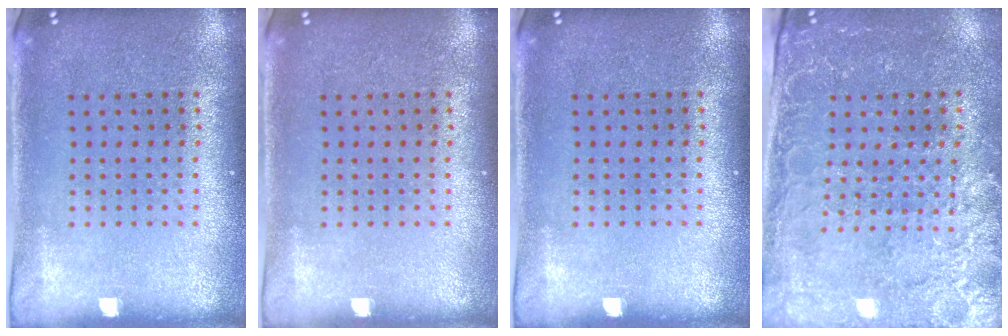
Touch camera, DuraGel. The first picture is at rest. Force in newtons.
{"total": 0.0}
{"total": 0.0}
{"total": 2.9, "press": 2.8, "slide": 0.8}